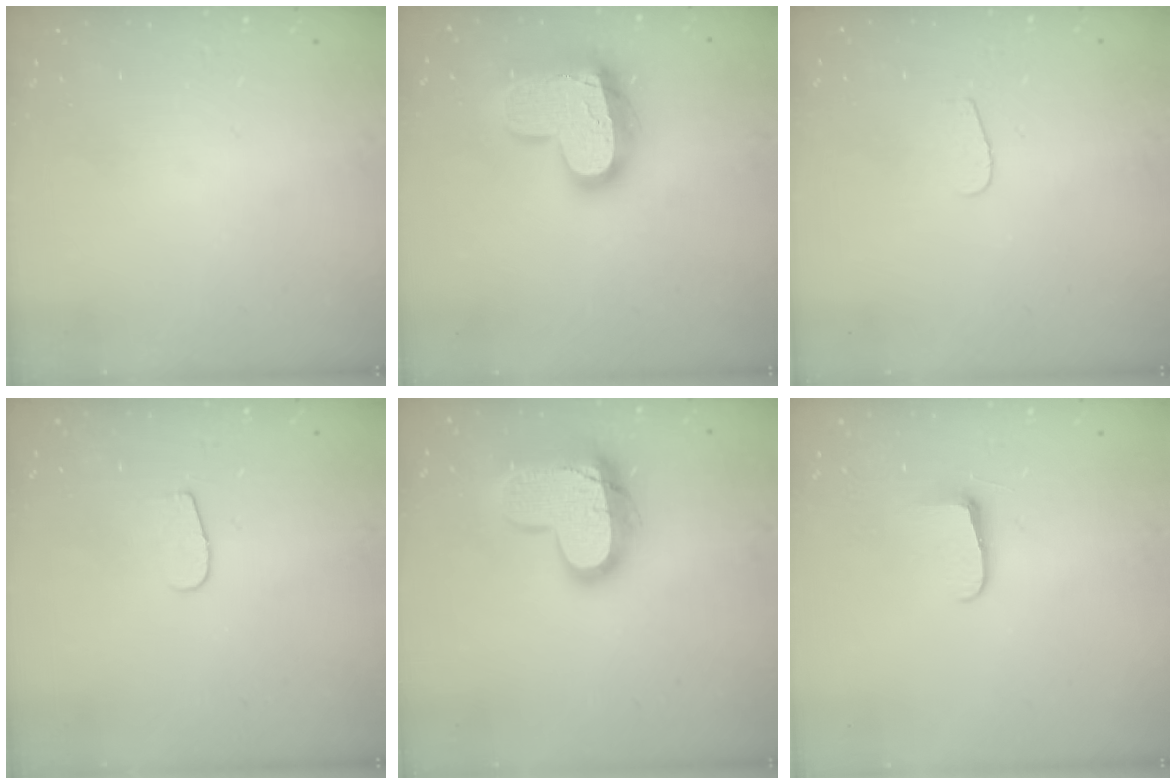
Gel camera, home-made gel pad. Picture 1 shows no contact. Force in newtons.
{"total": 17.7, "press": 17.7, "slide": 1.0}
{"total": 3.7, "press": 3.6, "slide": 0.4}
{"total": 5.2, "press": 5.1, "slide": 0.6}
{"total": 17.0, "press": 16.9, "slide": 1.1}
{"total": 5.4, "press": 5.4, "slide": 0.7}